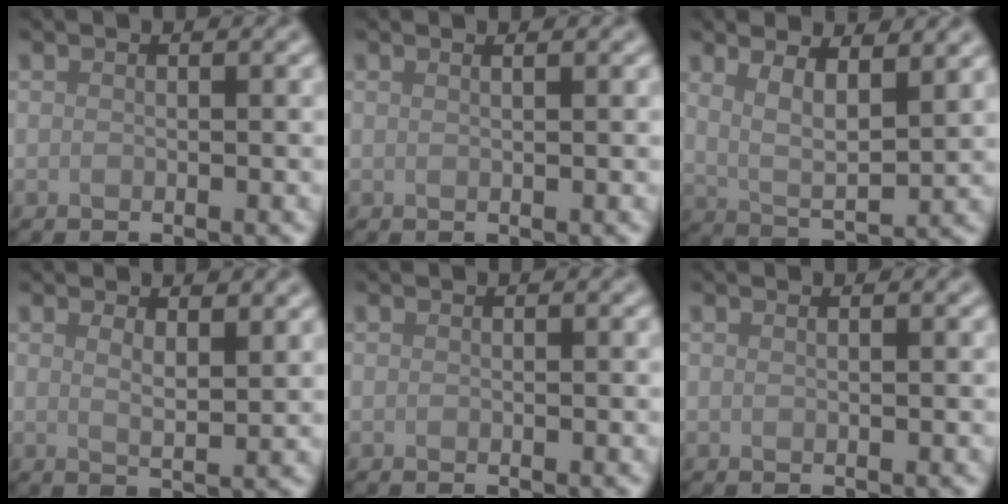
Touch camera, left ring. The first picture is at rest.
{"total": 1.1, "force": [0.7, 0.5, 0.7], "torque": [-0.002, 0.001, 0.000]}
{"total": 5.3, "force": [2.5, 1.8, 4.3], "torque": [-0.081, -0.008, 0.047]}
{"total": 2.4, "force": [1.5, 0.7, 1.8], "torque": [-0.024, -0.006, 0.027]}
{"total": 0.0}
{"total": 0.7, "force": [0.5, 0.3, 0.4], "torque": [-0.002, -0.001, 0.001]}